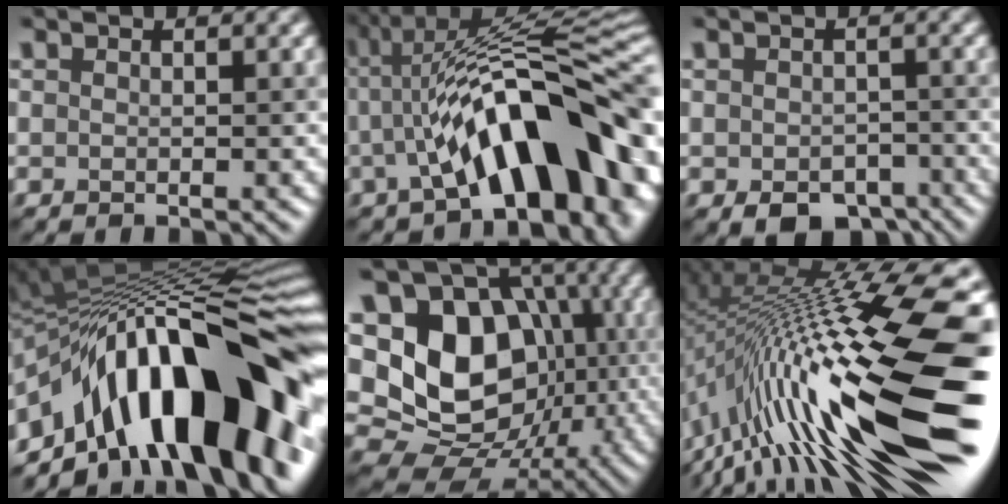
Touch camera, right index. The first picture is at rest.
{"total": 13.6, "force": [-2.7, 4.6, 12.5], "torque": [-0.162, 0.026, -0.046]}
{"total": 4.5, "force": [-2.6, 2.7, 2.6], "torque": [-0.035, -0.013, -0.038]}
{"total": 17.3, "force": [-5.1, 8.6, 14.1], "torque": [-0.177, 0.031, -0.093]}
{"total": 15.1, "force": [0.1, 11.9, 9.2], "torque": [-0.148, 0.004, 0.008]}
{"total": 20.0, "force": [-2.8, 4.5, 19.3], "torque": [-0.314, 0.022, -0.065]}